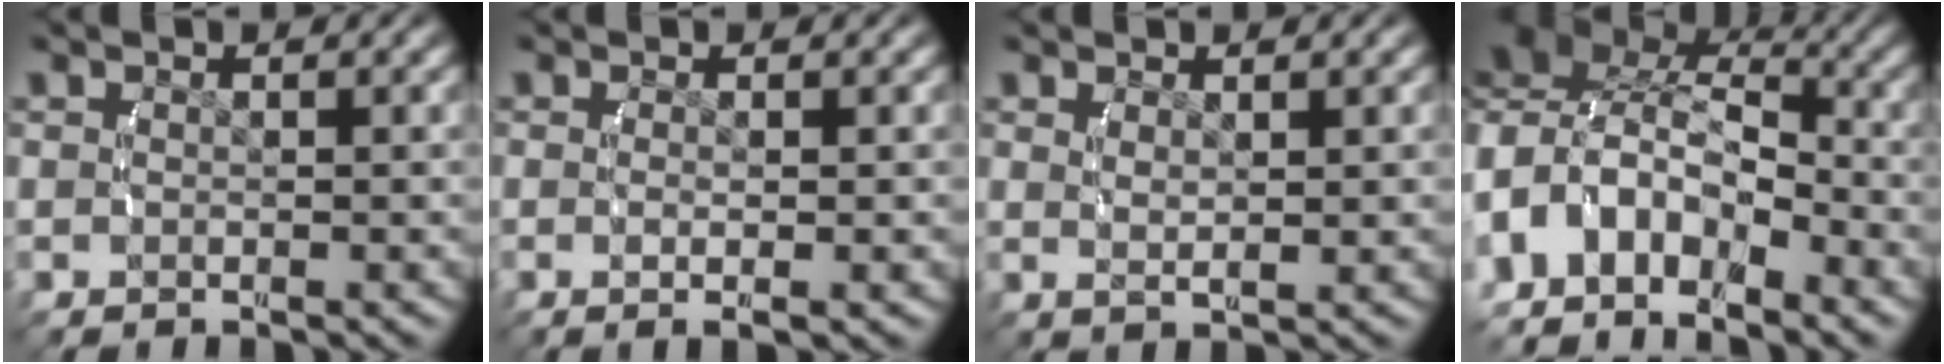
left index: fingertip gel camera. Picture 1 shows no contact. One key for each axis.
{"total": 1.5, "fx": -0.4, "fy": -0.3, "fz": 1.3, "tx": -0.027, "ty": -0.008, "tz": -0.002}
{"total": 1.3, "fx": 0.8, "fy": -0.4, "fz": 1.0, "tx": -0.016, "ty": -0.008, "tz": 0.024}
{"total": 12.2, "fx": -1.4, "fy": 9.8, "fz": 7.1, "tx": -0.157, "ty": -0.020, "tz": -0.028}